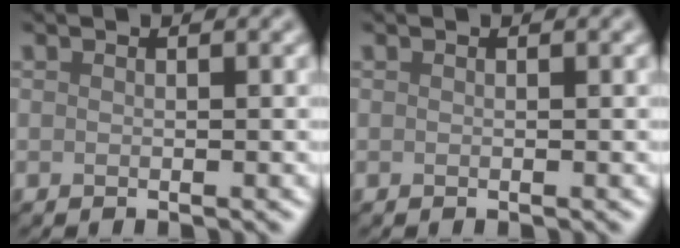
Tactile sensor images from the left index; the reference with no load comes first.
{"total": 0.0}